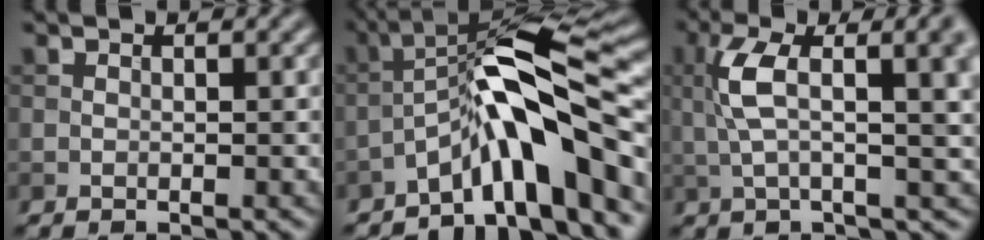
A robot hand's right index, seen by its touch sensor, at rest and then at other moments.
{"total": 10.1, "force": [-4.8, 2.0, 8.6], "torque": [-0.130, 0.022, -0.089]}
{"total": 9.4, "force": [2.8, 3.4, 8.3], "torque": [-0.149, 0.012, 0.049]}